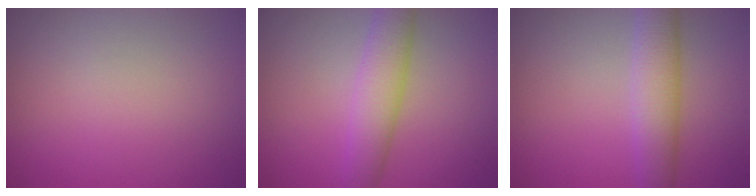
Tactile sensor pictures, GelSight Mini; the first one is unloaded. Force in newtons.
{"total": 4.4, "press": 4.4, "slide": 0.2}
{"total": 4.5, "press": 4.5, "slide": 0.0}